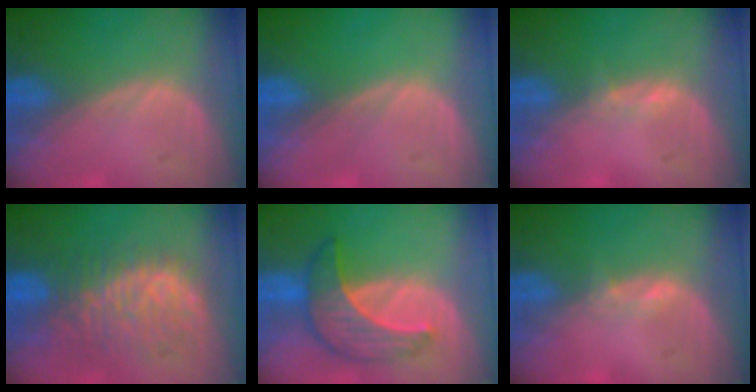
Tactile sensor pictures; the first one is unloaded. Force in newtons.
{"total": 0.0}
{"total": 1.0, "press": 0.8, "slide": 0.5}
{"total": 10.3, "press": 9.4, "slide": 4.3}
{"total": 7.5, "press": 7.5, "slide": 0.3}
{"total": 1.3, "press": 1.2, "slide": 0.5}